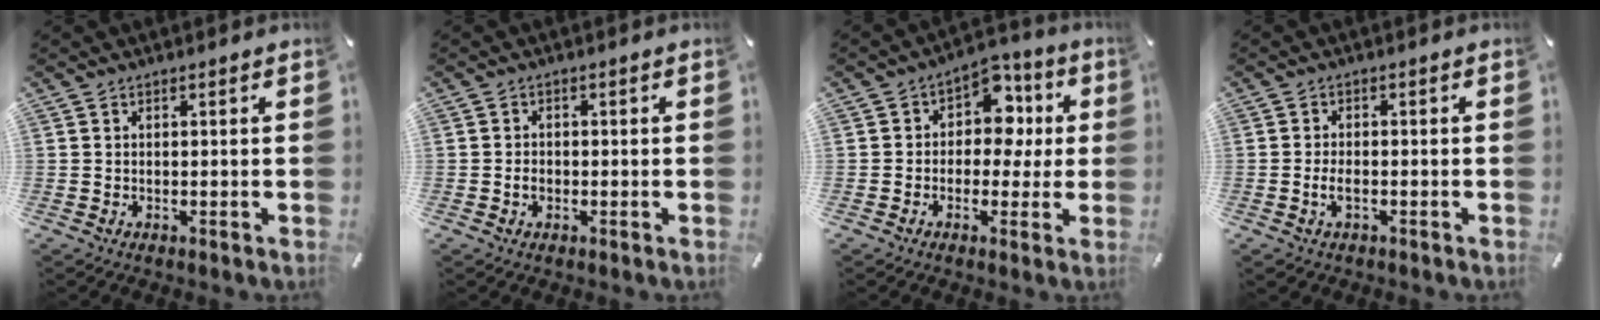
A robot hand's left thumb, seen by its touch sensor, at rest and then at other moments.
{"total": 2.0, "force": [-0.5, 1.5, 1.2], "torque": [-0.023, 0.005, -0.011]}
{"total": 9.5, "force": [1.6, 7.4, 5.7], "torque": [-0.073, -0.007, 0.025]}
{"total": 3.2, "force": [-1.0, 1.9, 2.3], "torque": [-0.049, 0.002, -0.019]}